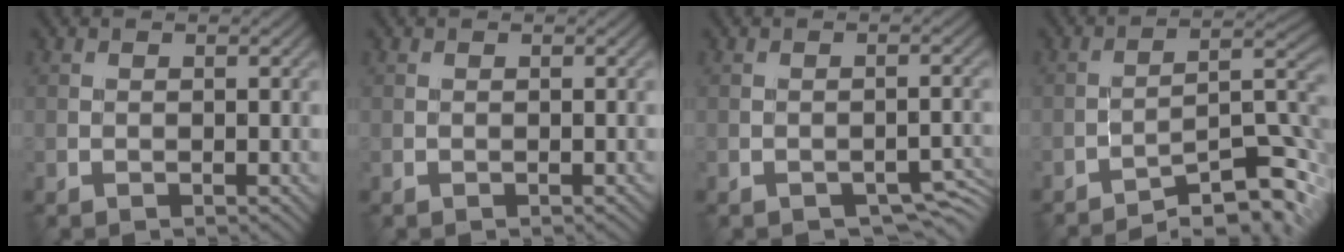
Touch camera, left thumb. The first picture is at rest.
{"total": 0.0}
{"total": 2.7, "force": [-2.0, 1.1, 1.5], "torque": [-0.019, -0.003, -0.020]}
{"total": 11.0, "force": [-8.5, 1.9, 6.7], "torque": [-0.101, 0.015, -0.130]}